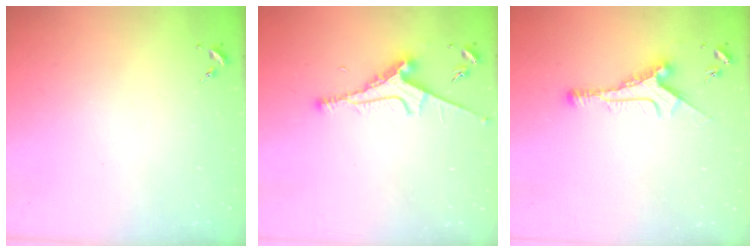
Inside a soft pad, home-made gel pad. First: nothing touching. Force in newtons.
{"total": 9.1, "press": 9.0, "slide": 1.3}
{"total": 10.6, "press": 10.6, "slide": 0.3}